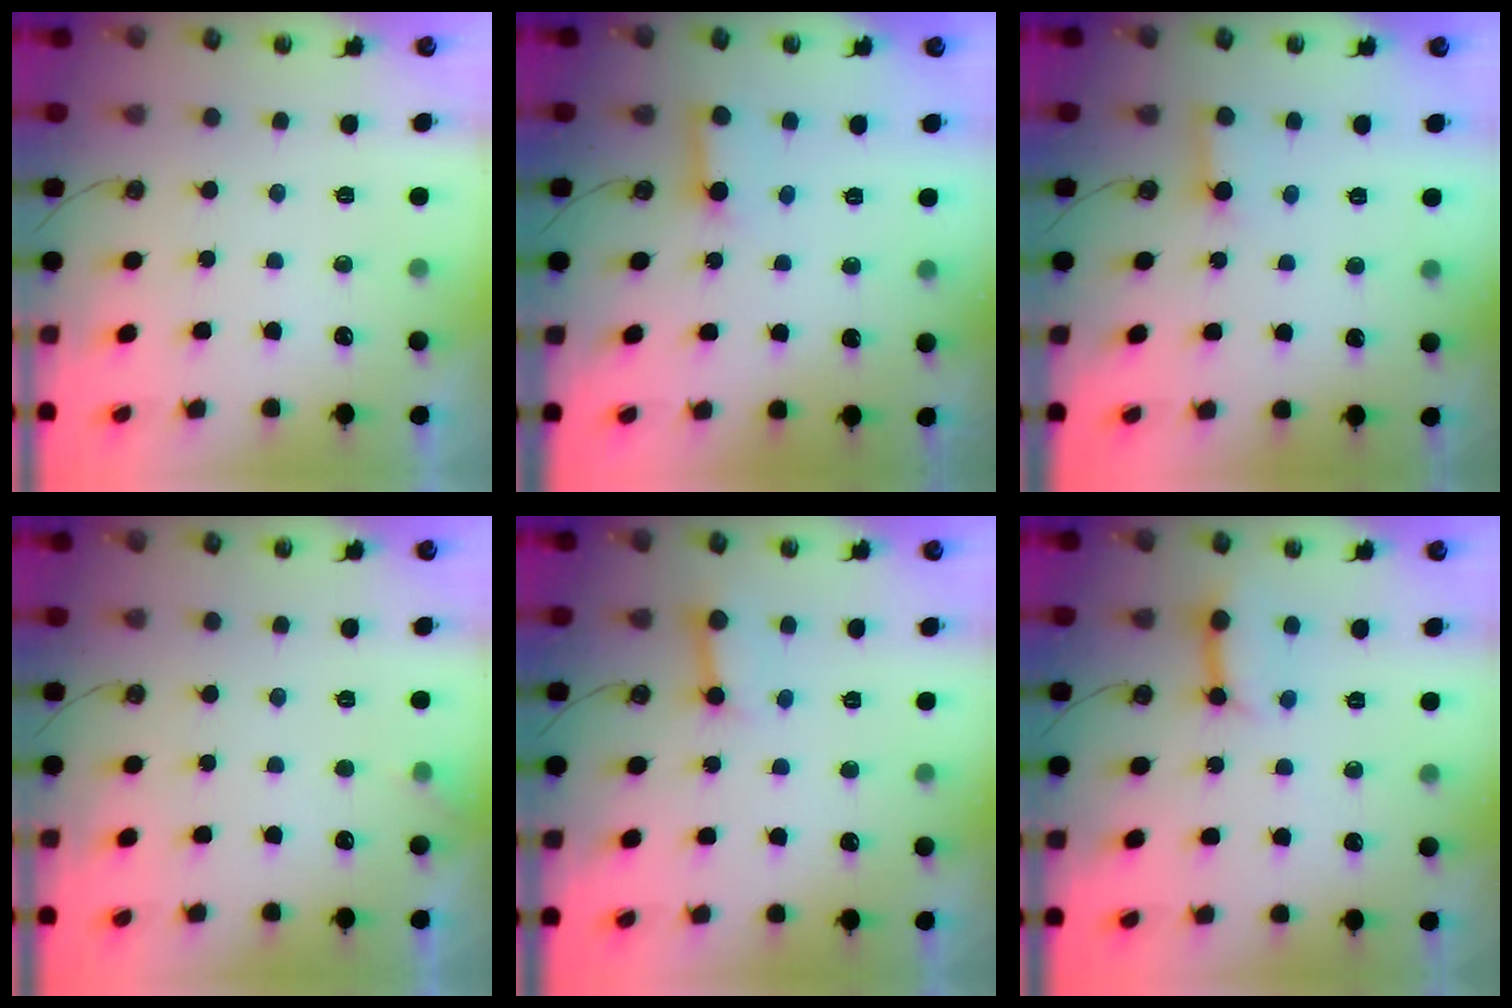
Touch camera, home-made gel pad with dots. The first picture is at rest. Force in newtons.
{"total": 5.4, "press": 5.4, "slide": 0.5}
{"total": 2.6, "press": 2.5, "slide": 0.3}
{"total": 3.2, "press": 3.2, "slide": 0.5}
{"total": 3.6, "press": 3.6, "slide": 0.2}
{"total": 9.9, "press": 9.9, "slide": 1.1}